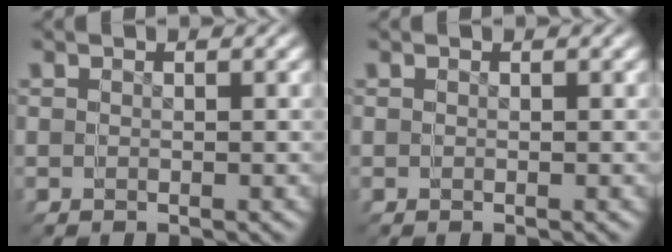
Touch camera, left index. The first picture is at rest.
{"total": 0.0}